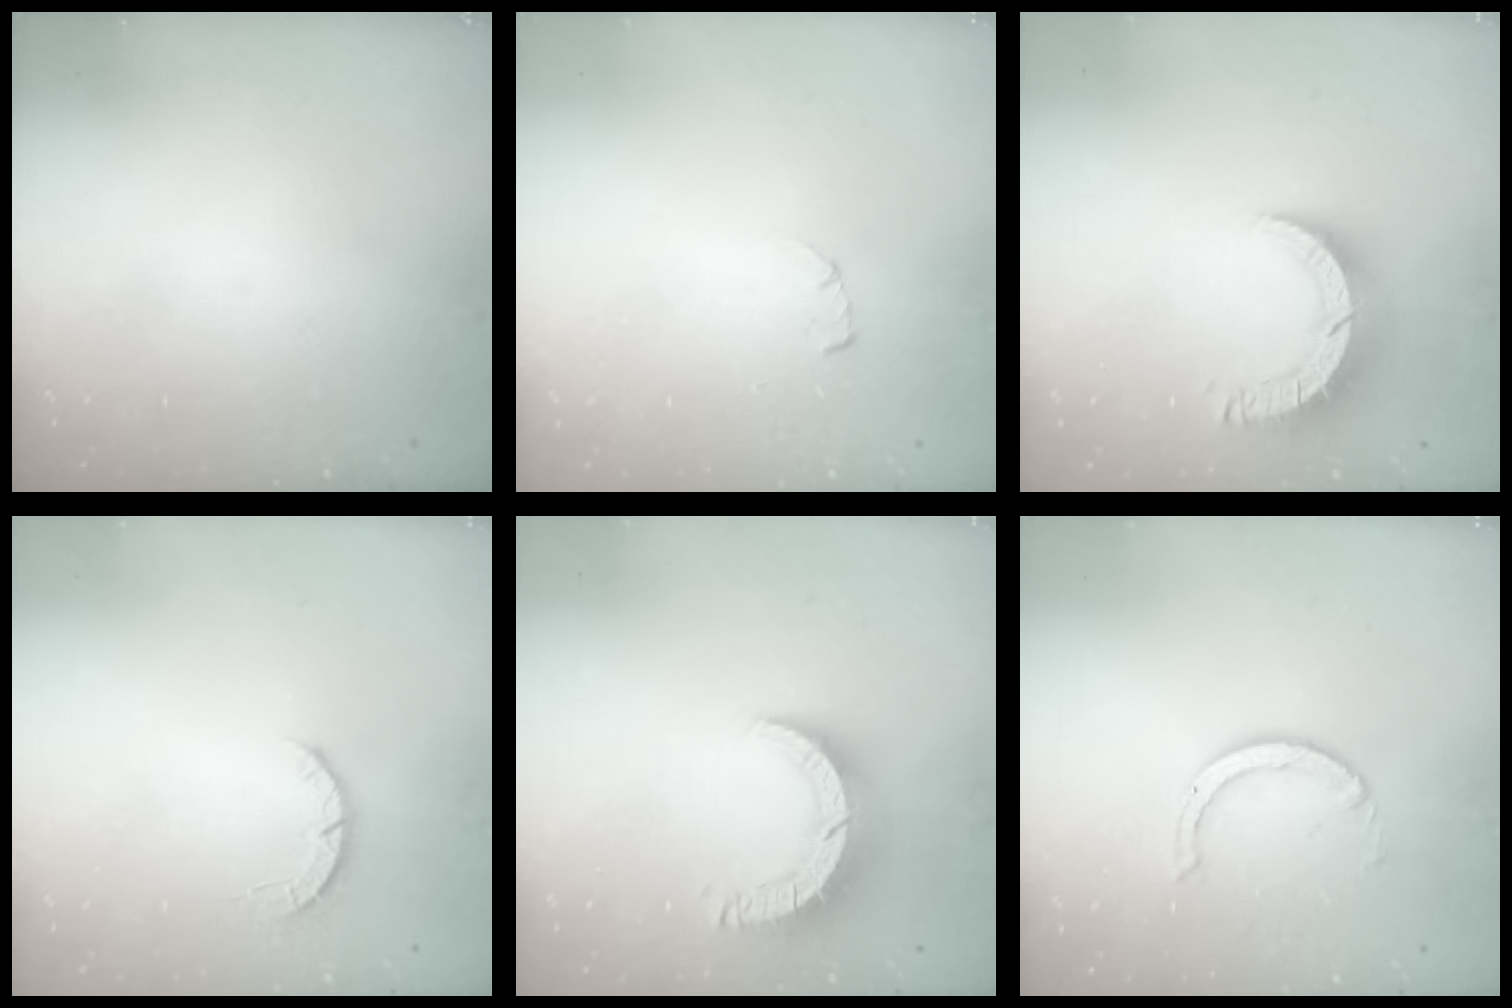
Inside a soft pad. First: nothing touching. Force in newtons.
{"total": 1.7, "press": 1.7, "slide": 0.2}
{"total": 9.3, "press": 9.2, "slide": 0.9}
{"total": 2.7, "press": 2.6, "slide": 0.4}
{"total": 9.3, "press": 9.2, "slide": 0.9}
{"total": 2.8, "press": 2.8, "slide": 0.2}